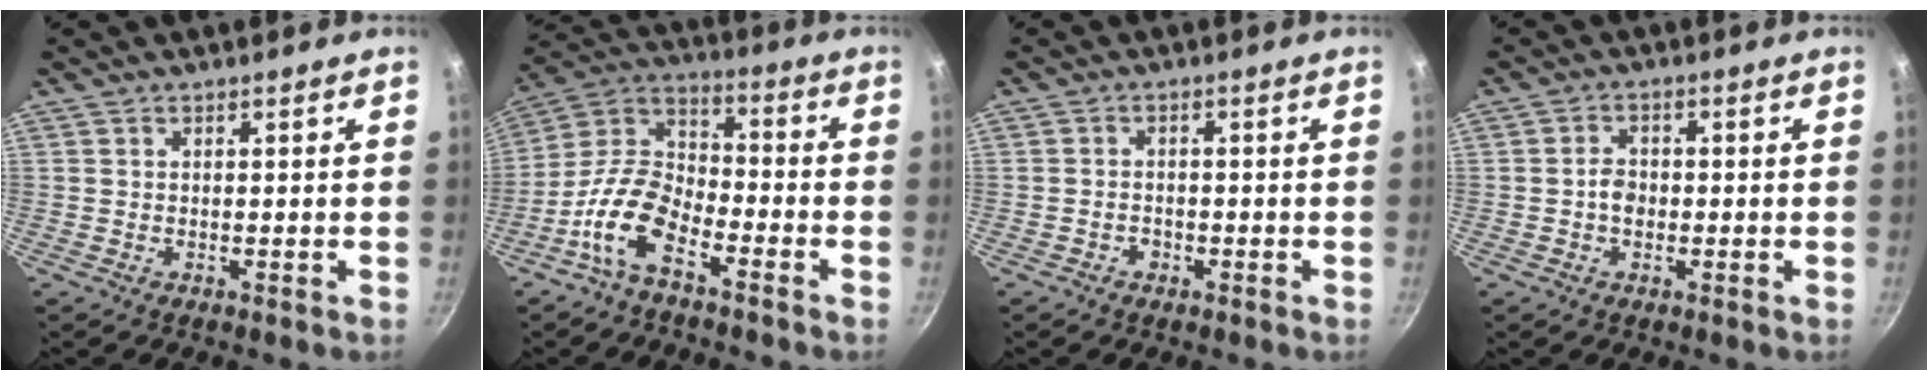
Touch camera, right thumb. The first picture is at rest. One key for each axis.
{"total": 12.5, "fx": -6.9, "fy": 6.1, "fz": 8.4, "tx": -0.159, "ty": 0.064, "tz": -0.153}
{"total": 1.8, "fx": -1.0, "fy": 1.4, "fz": 0.7, "tx": -0.008, "ty": 0.011, "tz": -0.015}
{"total": 2.9, "fx": -0.5, "fy": 2.2, "fz": 1.8, "tx": -0.017, "ty": 0.010, "tz": -0.009}